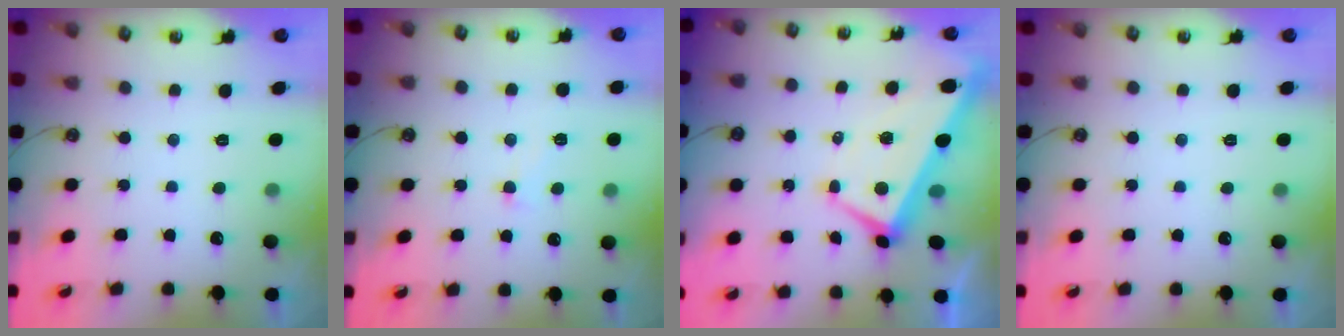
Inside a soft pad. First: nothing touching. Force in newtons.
{"total": 0.8, "press": 0.6, "slide": 0.6}
{"total": 2.2, "press": 1.9, "slide": 1.1}
{"total": 0.8, "press": 0.8, "slide": 0.1}